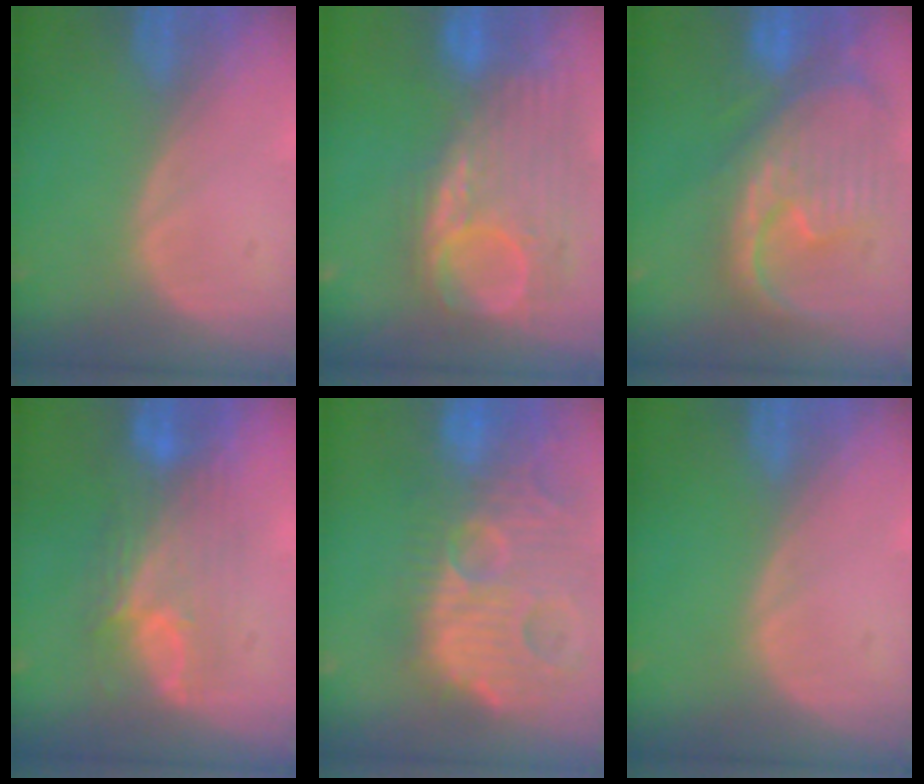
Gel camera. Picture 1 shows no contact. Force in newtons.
{"total": 11.8, "press": 10.6, "slide": 5.1}
{"total": 12.5, "press": 10.6, "slide": 6.5}
{"total": 7.7, "press": 7.5, "slide": 1.7}
{"total": 14.8, "press": 12.6, "slide": 7.6}
{"total": 0.0}